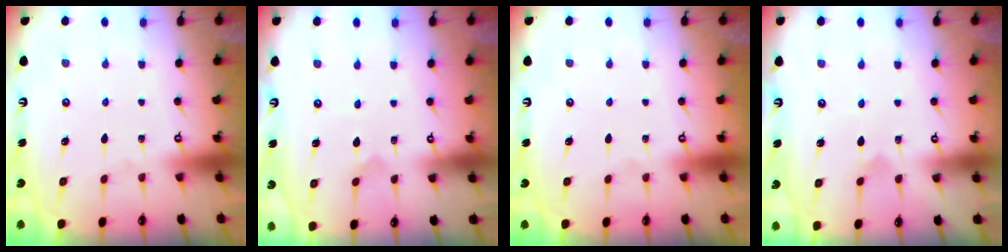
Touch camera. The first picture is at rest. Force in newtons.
{"total": 2.8, "press": 2.8, "slide": 0.4}
{"total": 0.0}
{"total": 3.0, "press": 3.0, "slide": 0.2}